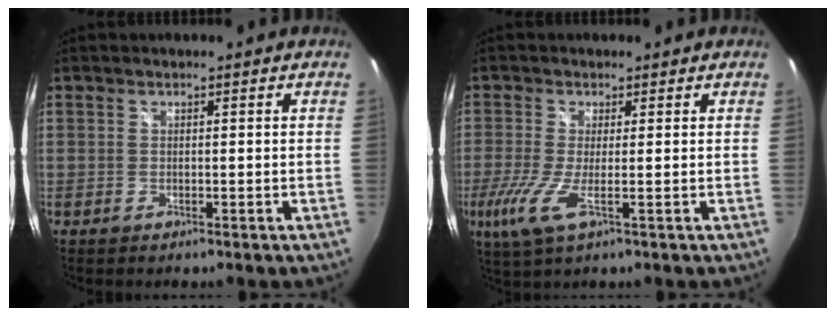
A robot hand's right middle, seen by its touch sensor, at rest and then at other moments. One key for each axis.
{"total": 6.1, "fx": -1.7, "fy": 0.6, "fz": 5.8, "tx": -0.142, "ty": -0.017, "tz": -0.037}